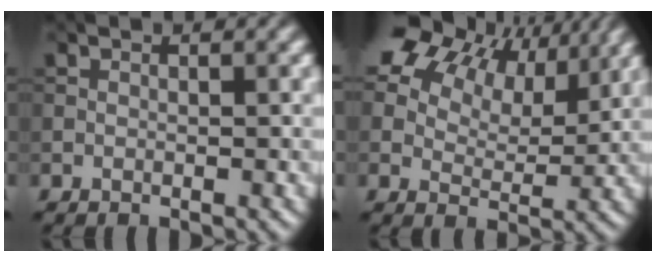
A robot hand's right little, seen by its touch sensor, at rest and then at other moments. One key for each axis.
{"total": 12.1, "fx": 7.9, "fy": 6.8, "fz": 6.3, "tx": -0.152, "ty": 0.019, "tz": 0.155}